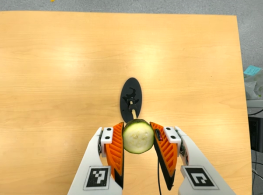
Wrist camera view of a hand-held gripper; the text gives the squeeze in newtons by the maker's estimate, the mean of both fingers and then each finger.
{"total": 10.2, "left": 8.9, "right": 11.4}